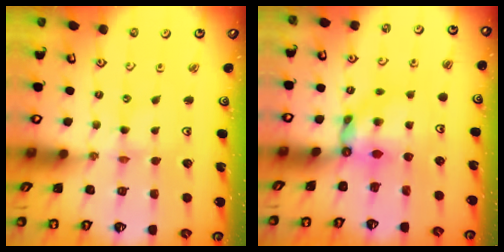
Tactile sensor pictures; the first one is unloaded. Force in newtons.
{"total": 6.2, "press": 6.2, "slide": 0.6}